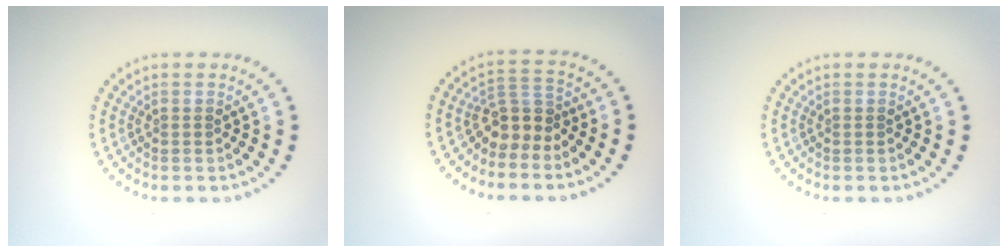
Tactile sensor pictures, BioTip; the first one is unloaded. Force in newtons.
{"total": 3.0, "press": 2.3, "slide": 1.9}
{"total": 0.0}